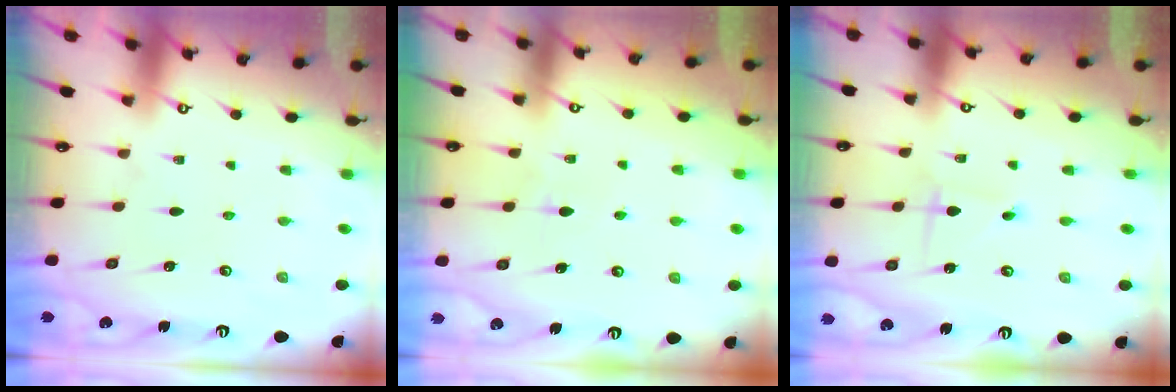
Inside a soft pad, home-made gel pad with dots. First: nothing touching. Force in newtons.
{"total": 5.3, "press": 5.3, "slide": 0.4}
{"total": 2.2, "press": 2.1, "slide": 0.3}